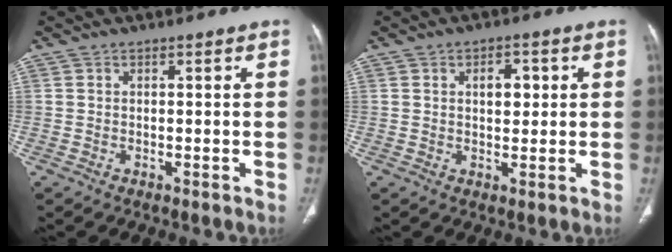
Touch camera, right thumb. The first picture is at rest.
{"total": 4.3, "force": [1.1, 2.5, 3.3], "torque": [-0.035, -0.002, 0.017]}